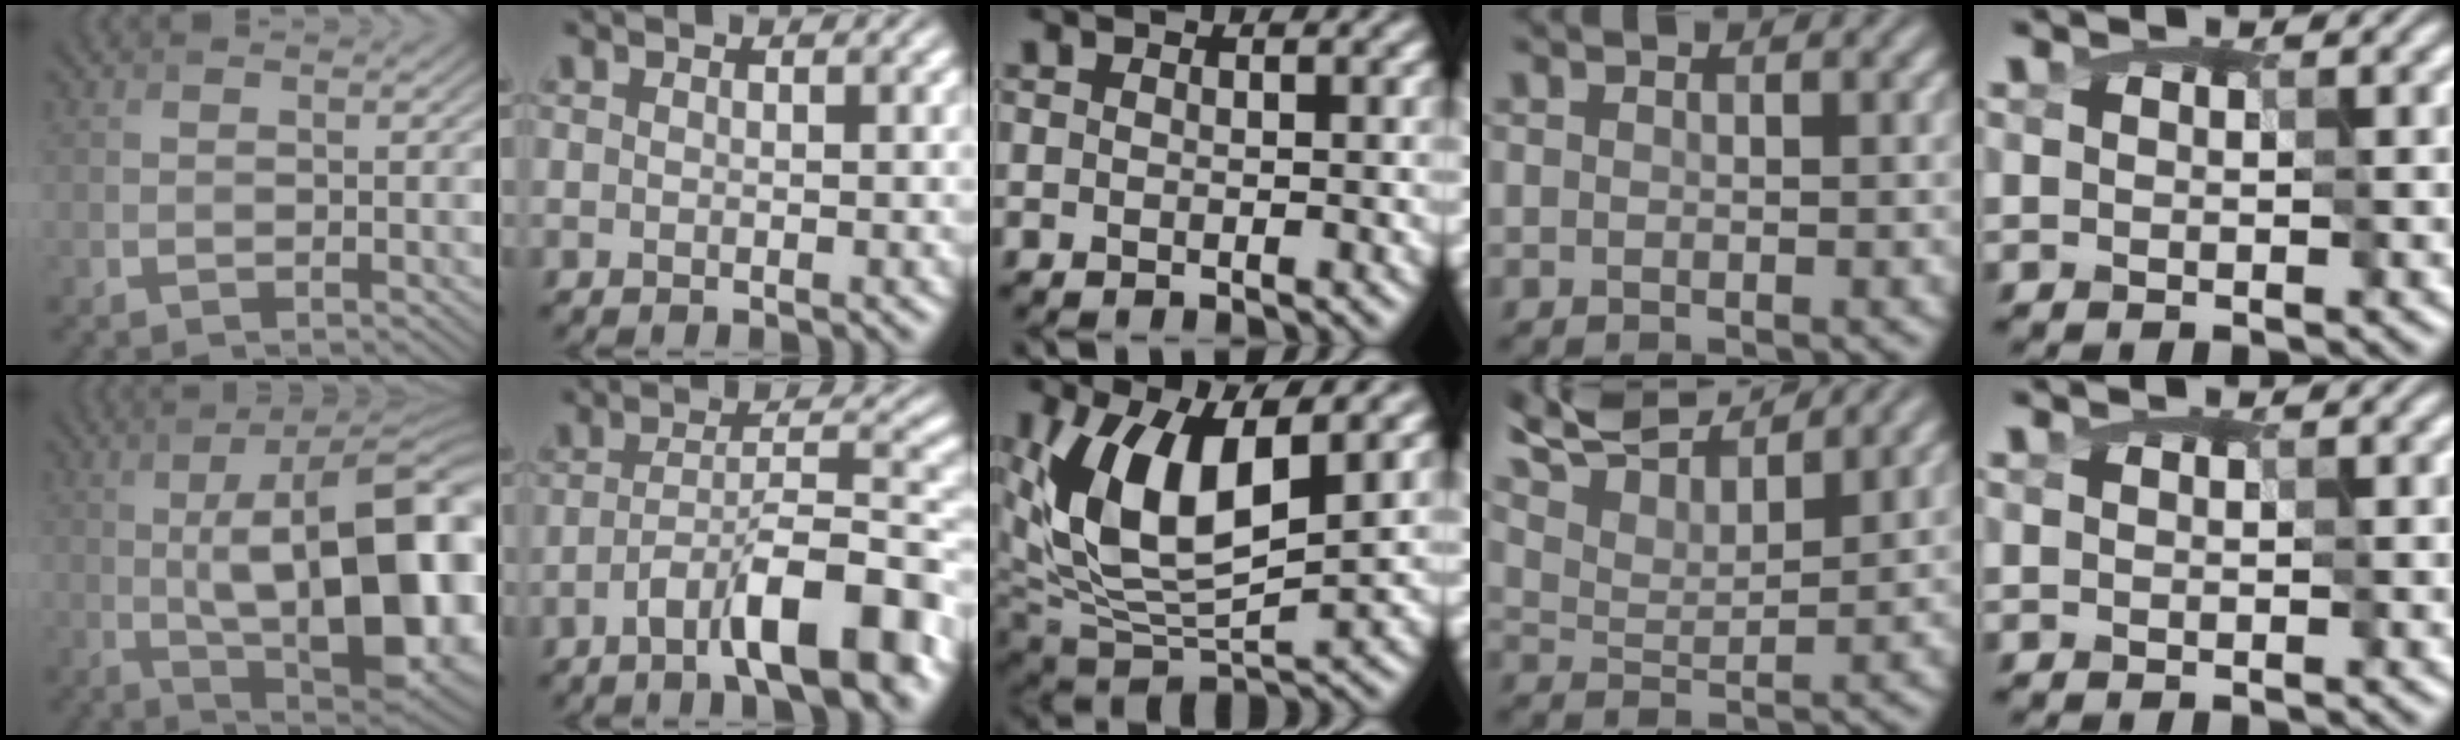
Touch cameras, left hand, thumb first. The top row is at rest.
{"thumb": {"total": 19.6, "force": [-0.8, 8.0, 17.8], "torque": [-0.251, 0.016, -0.022]}, "index": {"total": 9.0, "force": [-4.7, 2.4, 7.4], "torque": [-0.116, 0.015, -0.078]}, "middle": {"total": 9.3, "force": [3.0, 4.5, 7.6], "torque": [-0.155, -0.013, 0.055]}, "ring": {"total": 8.6, "force": [7.7, 1.7, 3.4], "torque": [-0.081, 0.019, 0.121]}}